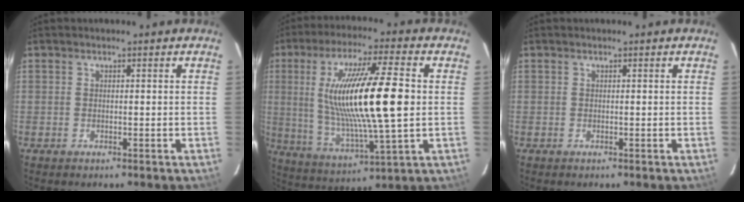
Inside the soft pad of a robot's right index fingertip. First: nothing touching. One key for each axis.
{"total": 20.3, "fx": 1.9, "fy": 3.0, "fz": 20.0, "tx": -0.367, "ty": -0.009, "tz": 0.048}
{"total": 0.0}